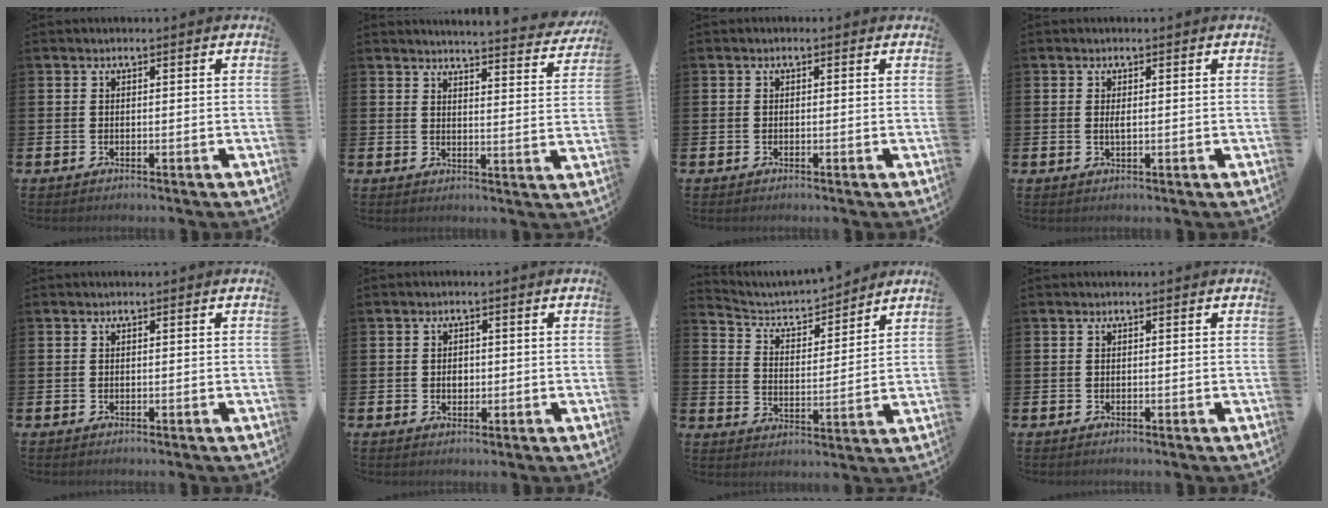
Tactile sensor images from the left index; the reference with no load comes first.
{"total": 4.3, "force": [4.3, -0.2, 0.6], "torque": [-0.017, -0.036, 0.072]}
{"total": 0.0}
{"total": 1.0, "force": [0.2, 0.3, 0.9], "torque": [-0.013, 0.000, 0.002]}
{"total": 0.0}
{"total": 1.7, "force": [0.0, 1.3, 1.0], "torque": [0.000, 0.000, -0.007]}
{"total": 5.1, "force": [4.8, 1.2, 1.2], "torque": [-0.053, -0.035, 0.080]}
{"total": 0.0}